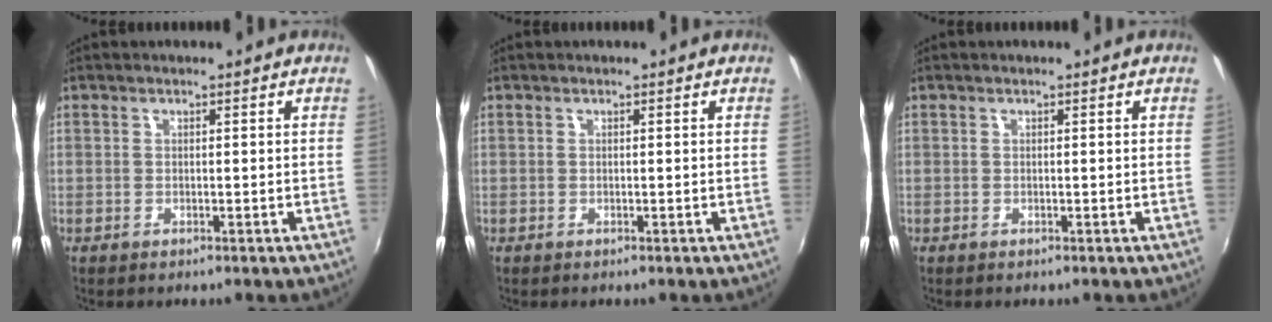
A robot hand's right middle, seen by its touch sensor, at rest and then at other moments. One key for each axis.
{"total": 0.0}
{"total": 0.0}